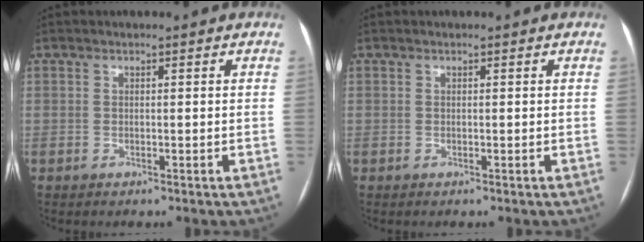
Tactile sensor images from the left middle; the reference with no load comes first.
{"total": 0.0}